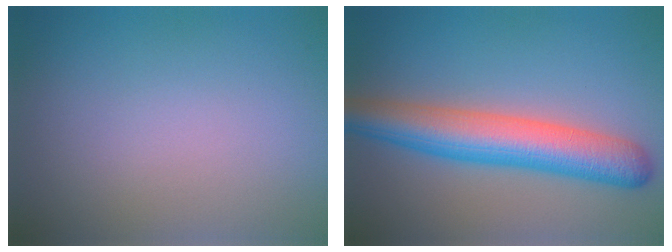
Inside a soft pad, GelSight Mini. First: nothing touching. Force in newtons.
{"total": 7.6, "press": 7.5, "slide": 0.3}